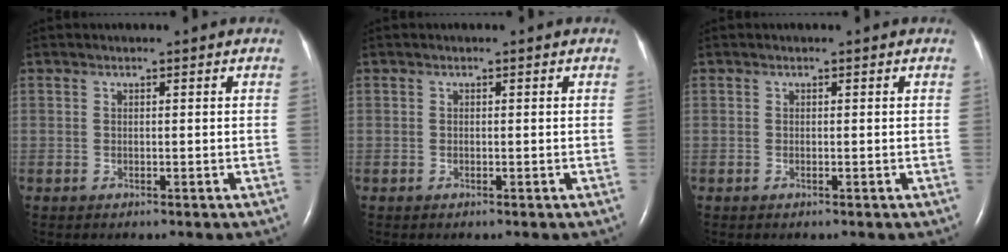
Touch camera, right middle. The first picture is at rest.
{"total": 0.0}
{"total": 0.0}